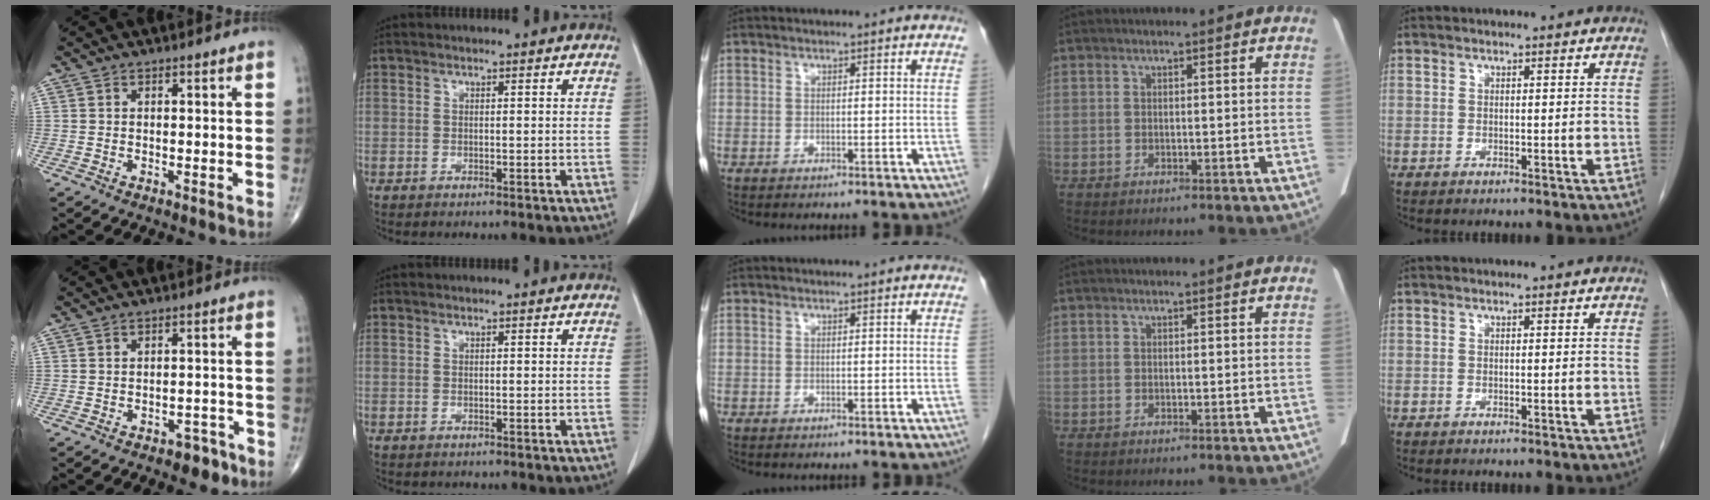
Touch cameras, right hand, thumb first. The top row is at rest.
{"thumb": {"total": 3.8, "force": [-2.5, 2.2, 1.8], "torque": [-0.006, 0.020, -0.028]}}